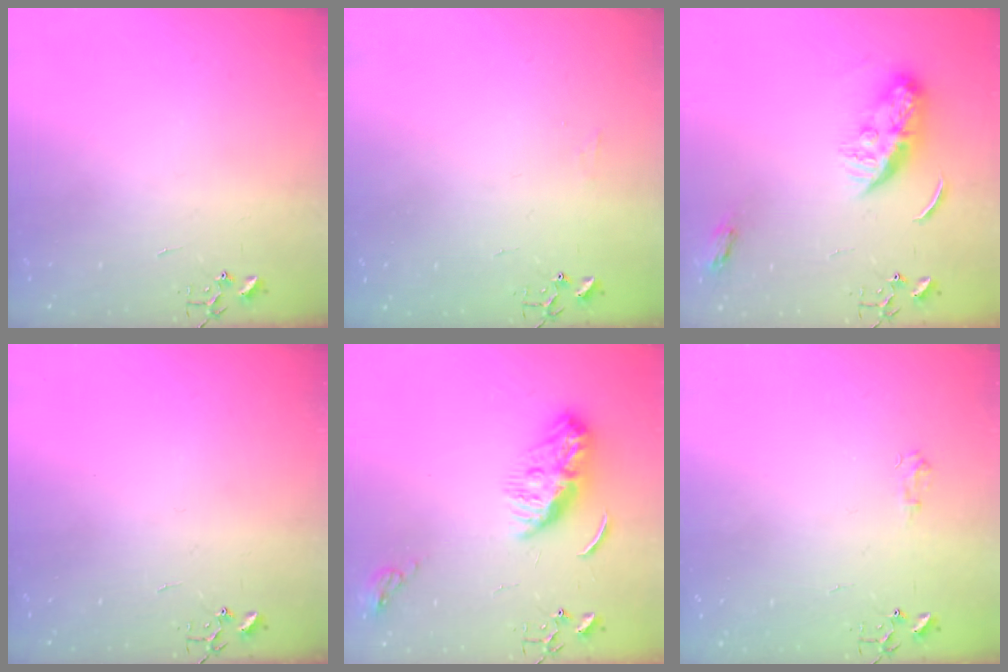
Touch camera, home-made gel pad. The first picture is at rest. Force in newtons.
{"total": 5.1, "press": 5.1, "slide": 0.7}
{"total": 11.2, "press": 11.2, "slide": 0.5}
{"total": 0.0}
{"total": 9.4, "press": 9.4, "slide": 0.6}
{"total": 5.7, "press": 5.7, "slide": 0.6}